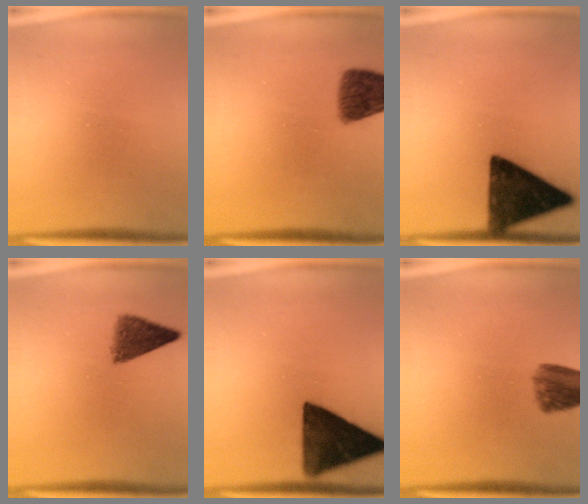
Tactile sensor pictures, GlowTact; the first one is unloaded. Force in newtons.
{"total": 8.3}
{"total": 13.4}
{"total": 5.0}
{"total": 13.4}
{"total": 6.2}